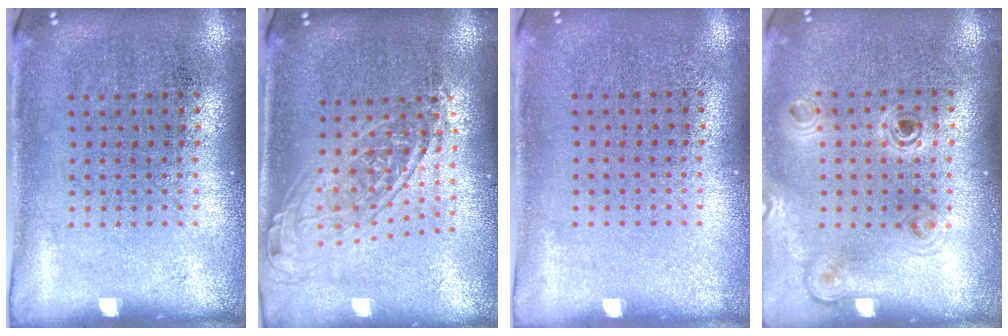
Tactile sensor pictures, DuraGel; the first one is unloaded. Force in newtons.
{"total": 1.7, "press": 1.3, "slide": 1.0}
{"total": 0.0}
{"total": 1.1, "press": 1.1, "slide": 0.2}